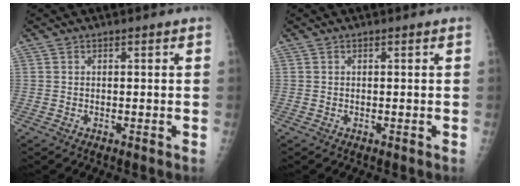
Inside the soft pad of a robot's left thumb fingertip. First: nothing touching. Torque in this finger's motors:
{"motor_torque": [0.00, 0.00, -0.05, -0.06, 0.00]}